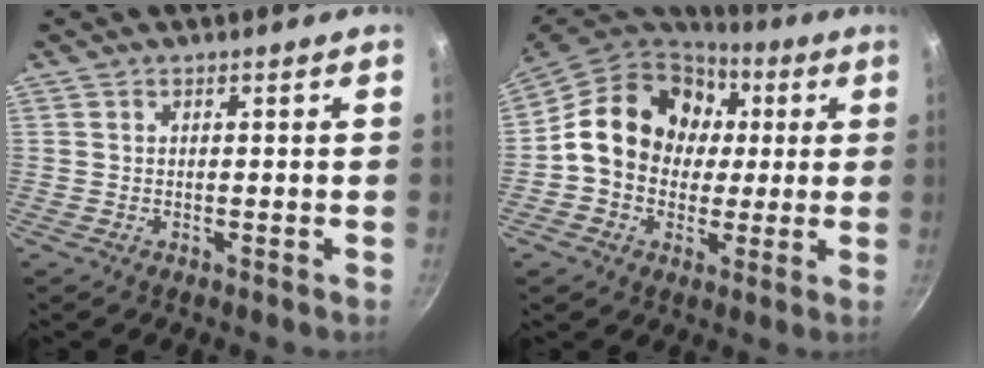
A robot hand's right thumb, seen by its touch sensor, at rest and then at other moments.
{"total": 18.0, "force": [2.7, 14.8, 9.8], "torque": [-0.137, 0.029, 0.033]}